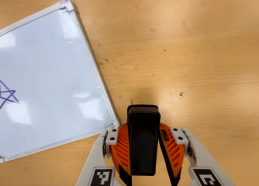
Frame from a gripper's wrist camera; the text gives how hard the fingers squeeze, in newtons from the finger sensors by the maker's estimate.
{"total": 6.4, "left": 4.7, "right": 8.1}